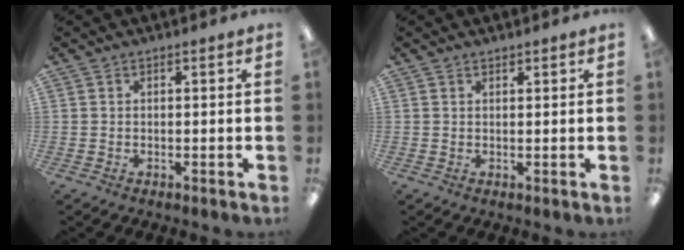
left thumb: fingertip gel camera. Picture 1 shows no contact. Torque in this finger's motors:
{"motor_torque": [-0.10, 0.22, 0.02, 0.08, 0.01]}